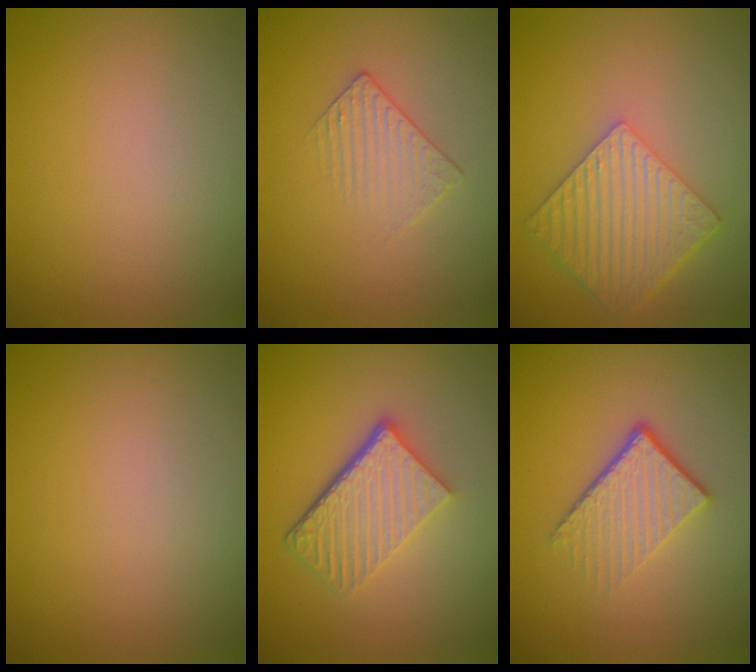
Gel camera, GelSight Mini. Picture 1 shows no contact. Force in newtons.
{"total": 1.4, "press": 0.9, "slide": 1.1}
{"total": 6.1, "press": 4.5, "slide": 4.1}
{"total": 0.0}
{"total": 5.3, "press": 3.8, "slide": 3.8}
{"total": 3.9, "press": 2.6, "slide": 2.9}